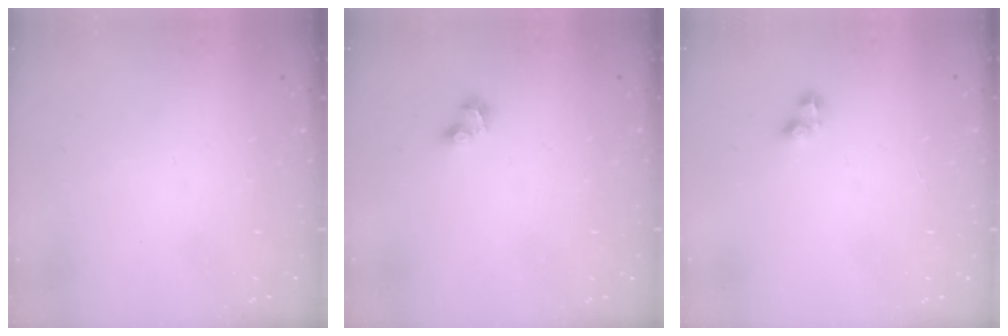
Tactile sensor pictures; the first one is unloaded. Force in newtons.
{"total": 3.5, "press": 3.0, "slide": 1.8}
{"total": 3.7, "press": 3.6, "slide": 0.7}